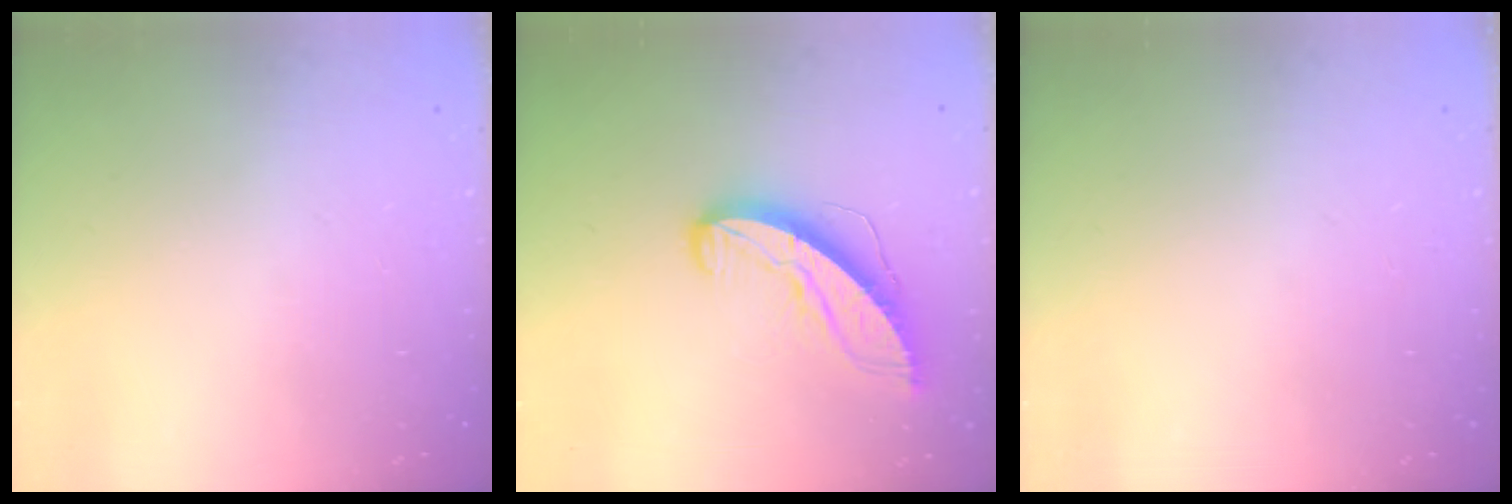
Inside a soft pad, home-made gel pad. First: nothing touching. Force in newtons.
{"total": 10.6, "press": 10.6, "slide": 0.8}
{"total": 0.0}